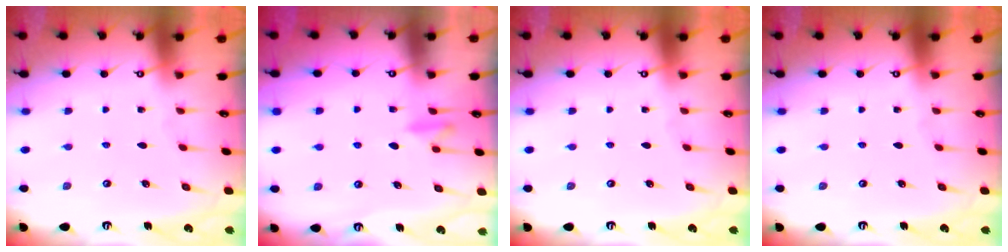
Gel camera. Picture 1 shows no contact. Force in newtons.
{"total": 8.5, "press": 8.4, "slide": 1.5}
{"total": 0.0}
{"total": 0.0}